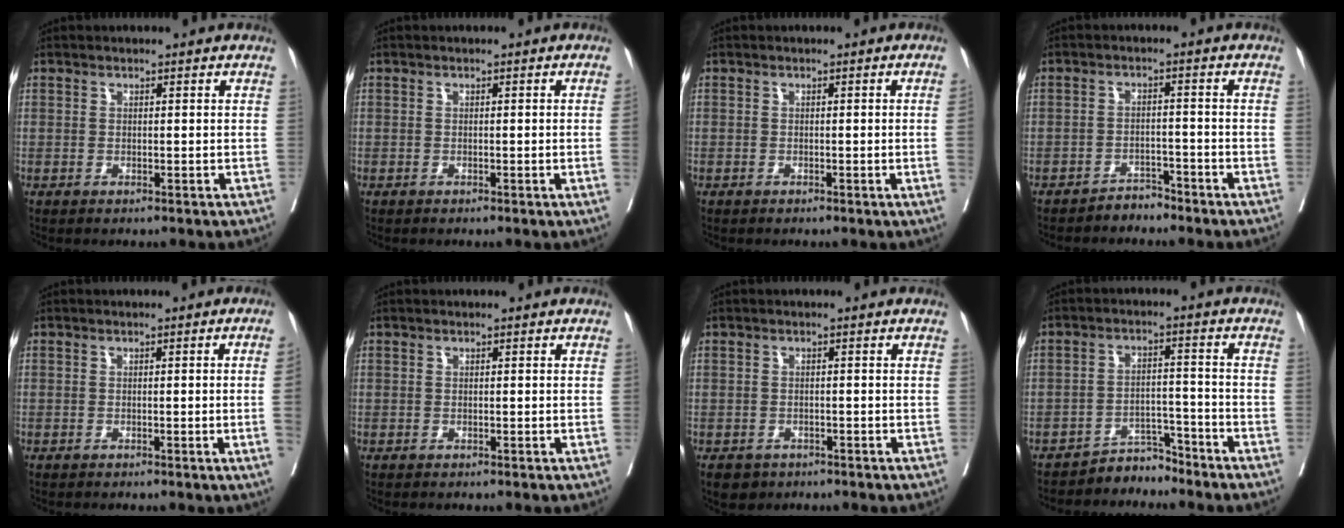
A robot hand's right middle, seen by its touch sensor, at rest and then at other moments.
{"total": 0.7, "force": [-0.1, -0.2, 0.7], "torque": [-0.006, 0.000, 0.002]}
{"total": 1.1, "force": [-0.2, -0.4, 1.0], "torque": [-0.012, -0.001, -0.003]}
{"total": 2.7, "force": [-2.5, 0.8, -0.1], "torque": [0.003, -0.001, -0.041]}
{"total": 2.1, "force": [-0.3, -0.7, 1.9], "torque": [-0.021, -0.002, -0.004]}
{"total": 0.0}
{"total": 3.2, "force": [-2.3, 2.2, 0.6], "torque": [-0.009, 0.001, -0.034]}
{"total": 4.3, "force": [-4.2, 1.0, -0.4], "torque": [0.013, 0.010, -0.069]}